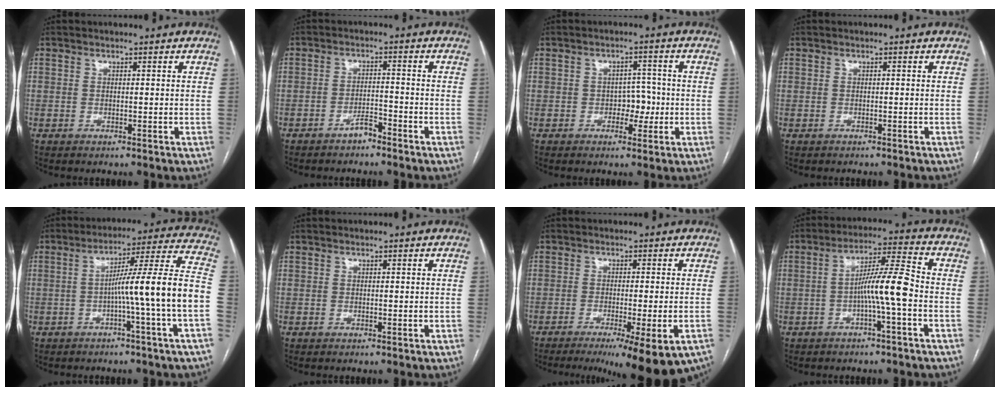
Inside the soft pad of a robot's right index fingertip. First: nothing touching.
{"total": 2.6, "force": [-2.2, 0.6, 1.3], "torque": [-0.022, 0.002, -0.039]}
{"total": 3.7, "force": [-0.9, 2.4, 2.7], "torque": [-0.032, 0.009, -0.012]}
{"total": 1.6, "force": [-1.4, 0.7, 0.4], "torque": [-0.008, 0.000, -0.017]}
{"total": 13.4, "force": [-3.1, -2.1, 12.9], "torque": [-0.186, 0.020, -0.053]}
{"total": 0.0}
{"total": 12.8, "force": [-8.6, 1.2, 9.4], "torque": [-0.092, -0.022, -0.122]}
{"total": 8.2, "force": [-2.1, -0.2, 8.0], "torque": [-0.143, 0.018, -0.036]}